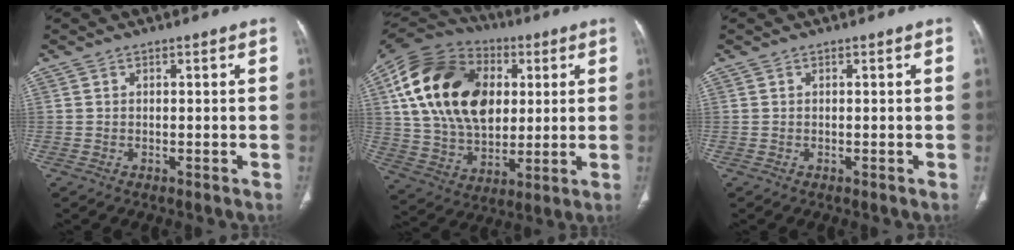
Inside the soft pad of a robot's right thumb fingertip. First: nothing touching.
{"total": 26.7, "force": [5.7, 18.0, 18.8], "torque": [-0.338, 0.003, 0.100]}
{"total": 0.0}